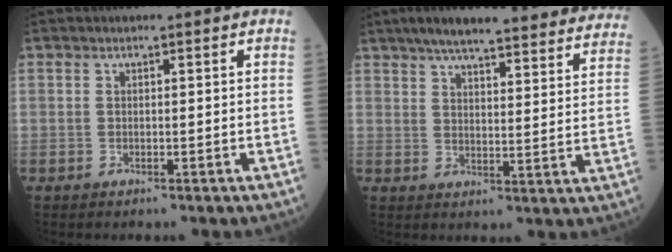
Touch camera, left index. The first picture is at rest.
{"total": 27.9, "force": [24.7, 4.1, 12.4], "torque": [-0.174, -0.025, 0.297]}